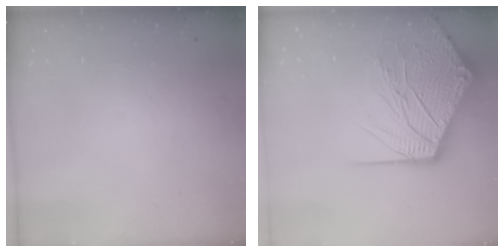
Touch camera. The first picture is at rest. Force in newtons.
{"total": 18.3, "press": 18.2, "slide": 2.4}